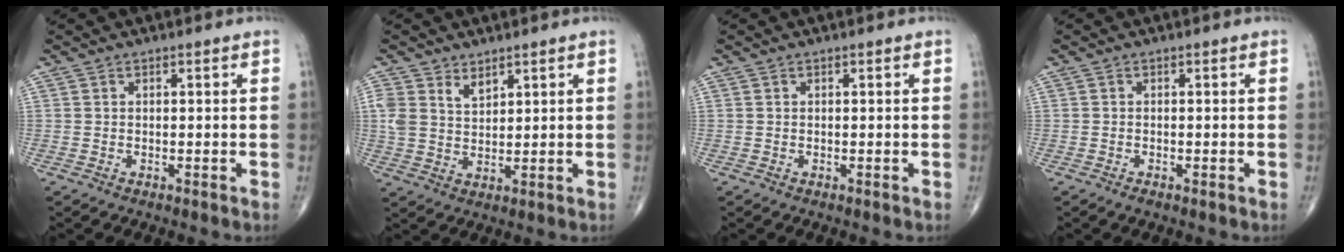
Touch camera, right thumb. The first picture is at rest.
{"total": 5.1, "force": [3.0, 3.1, 2.6], "torque": [-0.035, -0.017, 0.065]}
{"total": 0.0}
{"total": 0.8, "force": [-0.5, 0.3, 0.6], "torque": [-0.012, -0.001, -0.009]}